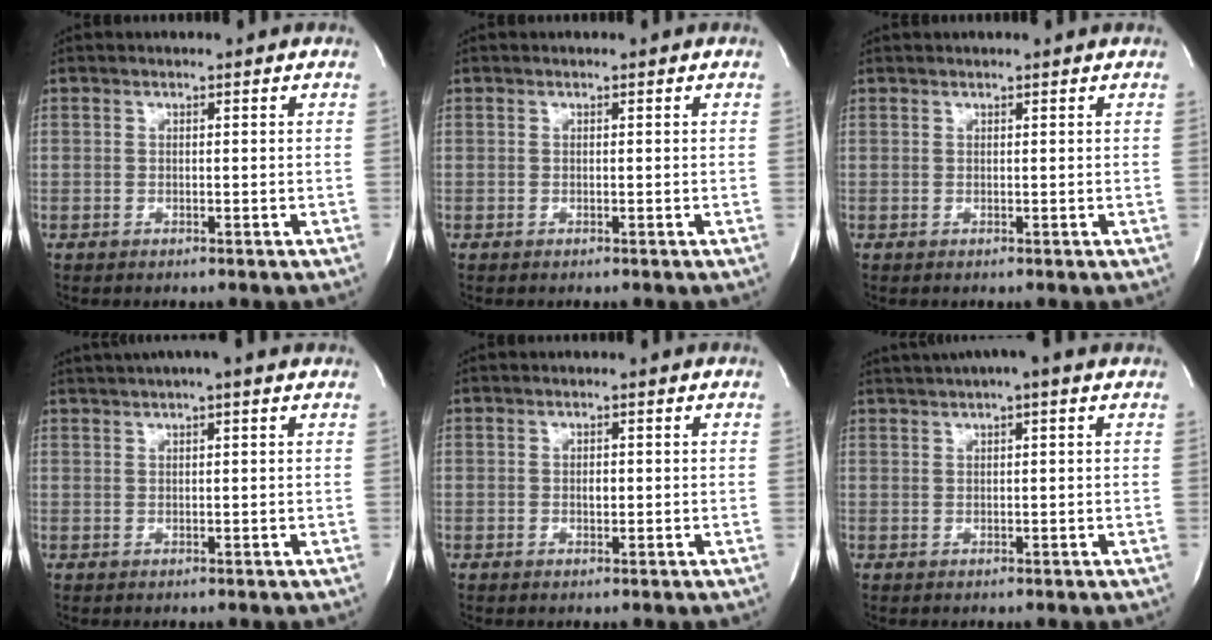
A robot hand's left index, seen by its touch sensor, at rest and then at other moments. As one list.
[{"total": 0.0}, {"total": 1.8, "force": [1.7, 0.1, 0.5], "torque": [-0.011, 0.017, 0.022]}, {"total": 6.7, "force": [5.1, 0.3, 4.2], "torque": [-0.072, 0.034, 0.074]}, {"total": 1.1, "force": [0.0, 0.6, 0.9], "torque": [-0.017, 0.000, 0.000]}, {"total": 6.5, "force": [4.8, 0.4, 4.4], "torque": [-0.075, 0.033, 0.070]}]